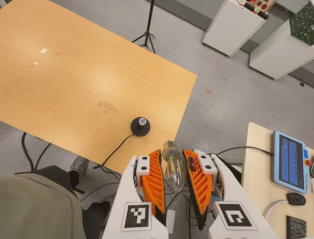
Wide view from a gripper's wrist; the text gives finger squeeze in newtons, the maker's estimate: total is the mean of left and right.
{"total": 21.8, "left": 24.7, "right": 18.9}